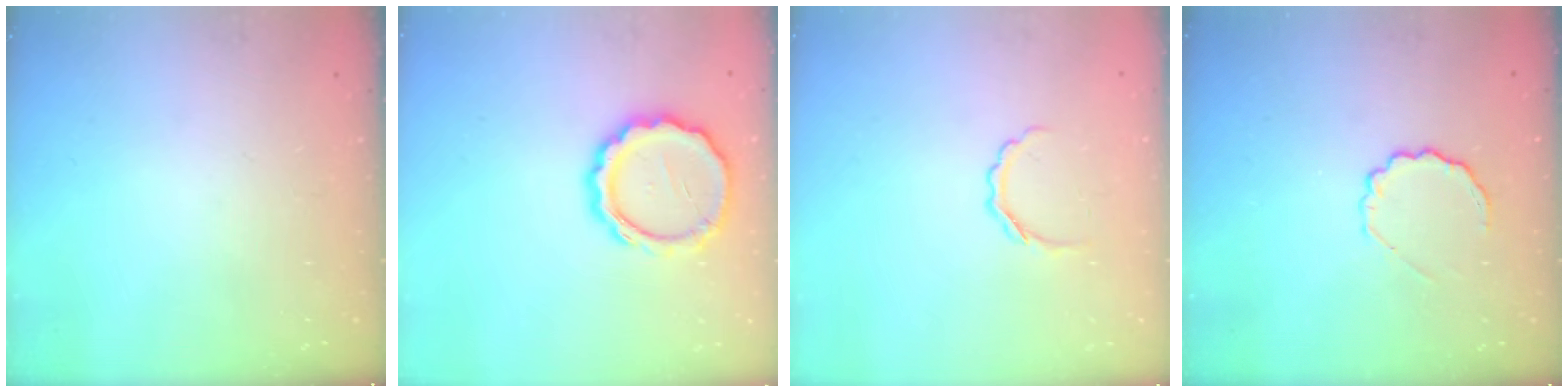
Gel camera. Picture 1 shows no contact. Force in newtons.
{"total": 11.9, "press": 11.7, "slide": 1.9}
{"total": 3.8, "press": 3.7, "slide": 0.7}
{"total": 4.4, "press": 4.4, "slide": 0.9}